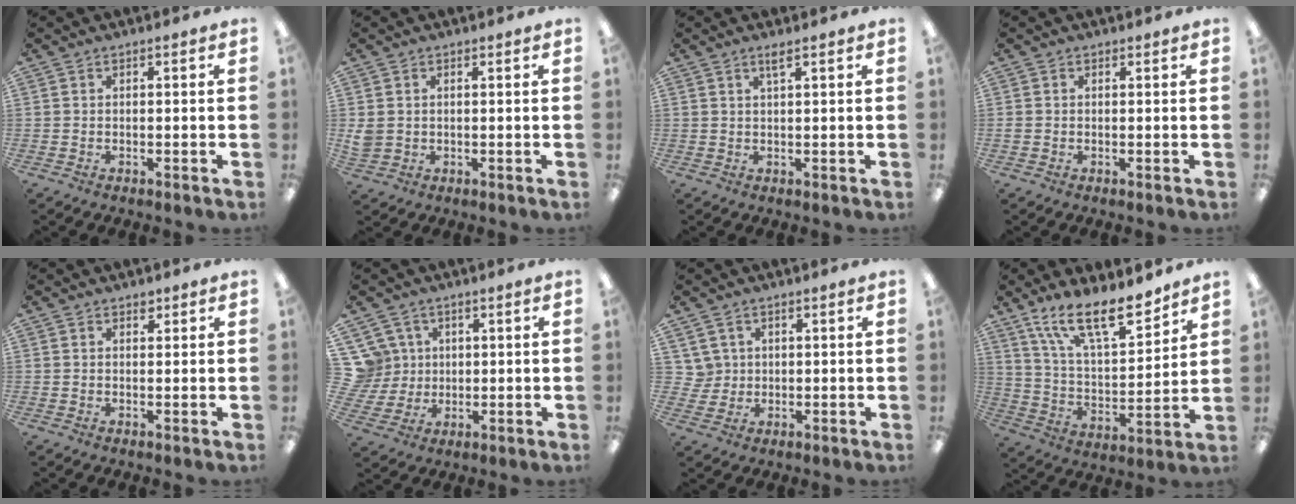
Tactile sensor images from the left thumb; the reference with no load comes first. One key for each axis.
{"total": 2.9, "fx": 0.7, "fy": 2.7, "fz": 0.9, "tx": -0.011, "ty": 0.001, "tz": 0.013}
{"total": 2.0, "fx": 1.5, "fy": 0.1, "fz": 1.4, "tx": -0.032, "ty": 0.002, "tz": 0.025}
{"total": 0.6, "fx": 0.1, "fy": 0.6, "fz": 0.2, "tx": -0.004, "ty": 0.004, "tz": 0.001}
{"total": 1.7, "fx": 1.3, "fy": 0.9, "fz": 0.5, "tx": 0.005, "ty": -0.006, "tz": 0.021}
{"total": 9.1, "fx": 3.6, "fy": 8.2, "fz": 1.5, "tx": -0.062, "ty": -0.008, "tz": 0.076}
{"total": 4.7, "fx": 2.2, "fy": 4.2, "fz": 0.1, "tx": -0.005, "ty": -0.004, "tz": 0.041}
{"total": 17.6, "fx": 13.4, "fy": 5.7, "fz": 9.9, "tx": -0.169, "ty": -0.079, "tz": 0.230}